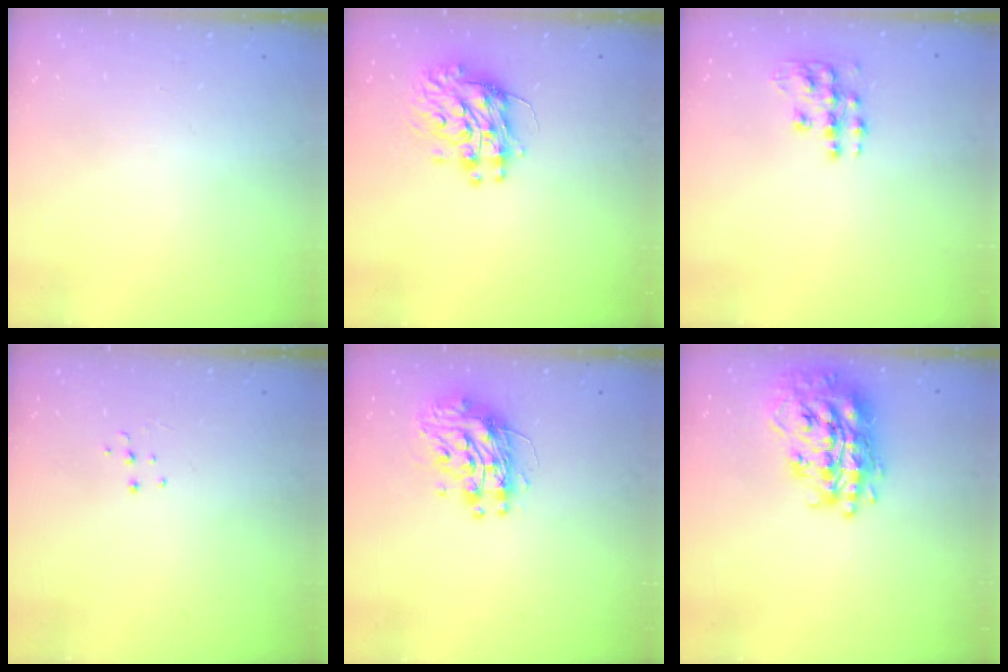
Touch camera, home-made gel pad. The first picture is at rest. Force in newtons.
{"total": 10.1, "press": 10.1, "slide": 1.0}
{"total": 10.0, "press": 10.0, "slide": 0.7}
{"total": 4.3, "press": 4.3, "slide": 0.3}
{"total": 10.2, "press": 10.2, "slide": 0.8}
{"total": 21.6, "press": 21.5, "slide": 1.8}